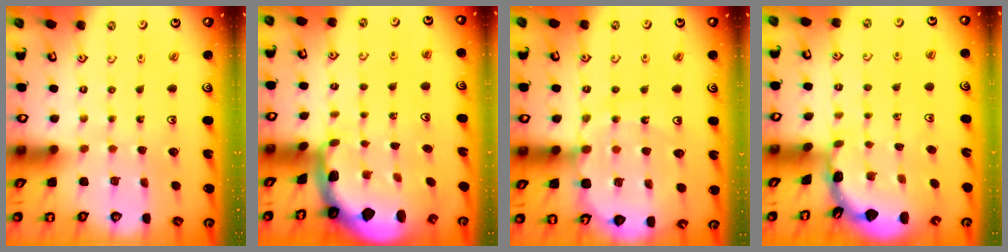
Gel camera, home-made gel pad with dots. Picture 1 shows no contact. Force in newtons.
{"total": 1.7, "press": 1.7, "slide": 0.4}
{"total": 11.8, "press": 11.4, "slide": 2.9}
{"total": 1.7, "press": 1.7, "slide": 0.1}